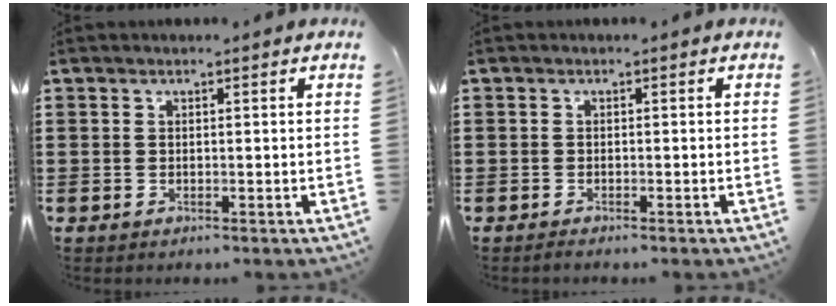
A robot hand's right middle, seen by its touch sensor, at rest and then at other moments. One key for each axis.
{"total": 0.7, "fx": -0.7, "fy": 0.3, "fz": 0.0, "tx": -0.001, "ty": 0.002, "tz": -0.015}